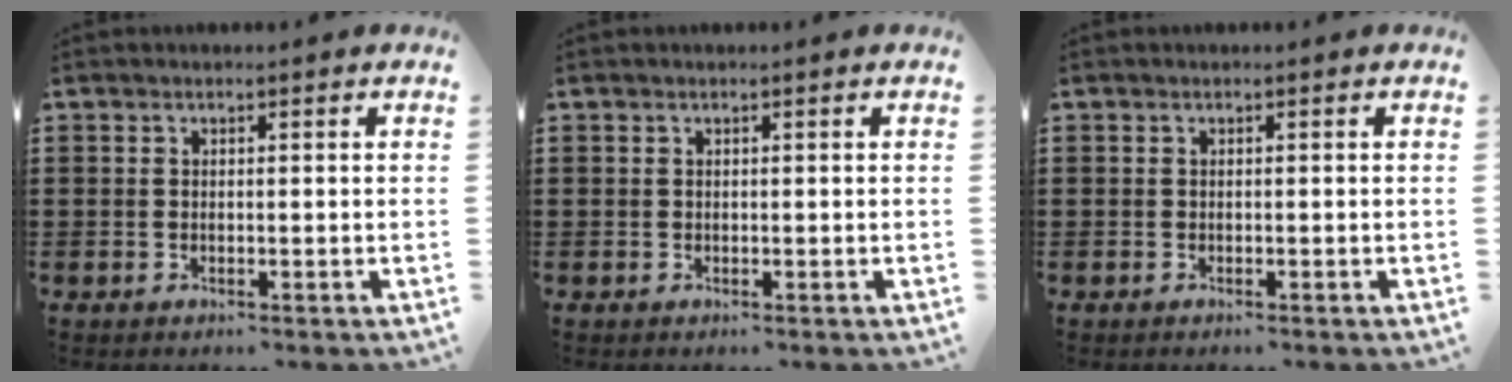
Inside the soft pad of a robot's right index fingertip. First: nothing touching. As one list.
[{"total": 0.0}, {"total": 0.0}]